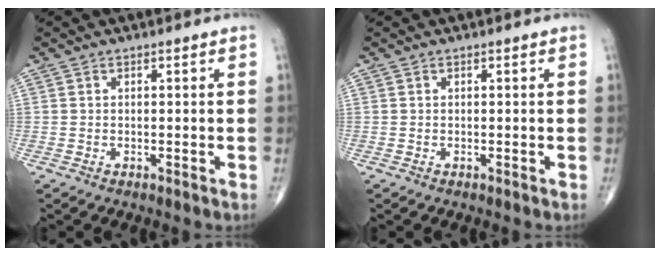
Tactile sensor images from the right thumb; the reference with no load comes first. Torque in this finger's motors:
{"motor_torque": [0.00, 0.00, 0.00, 0.00, 0.00]}